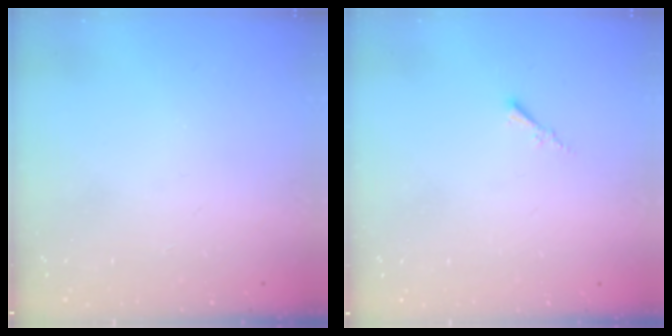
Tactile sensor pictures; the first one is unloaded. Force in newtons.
{"total": 0.0}